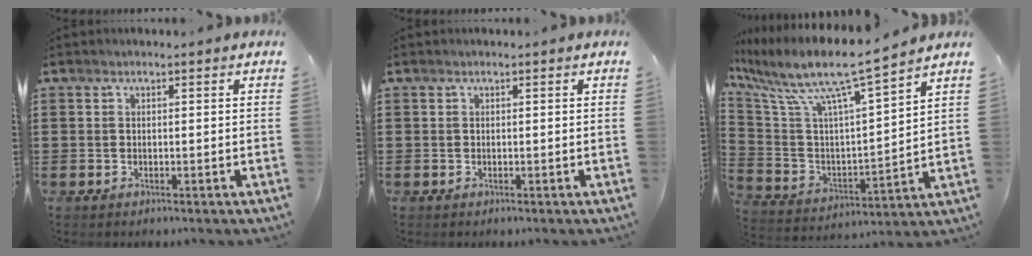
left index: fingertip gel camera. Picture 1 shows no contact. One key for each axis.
{"total": 0.0}
{"total": 10.3, "fx": 8.3, "fy": 0.5, "fz": 6.1, "tx": -0.152, "ty": -0.063, "tz": 0.132}